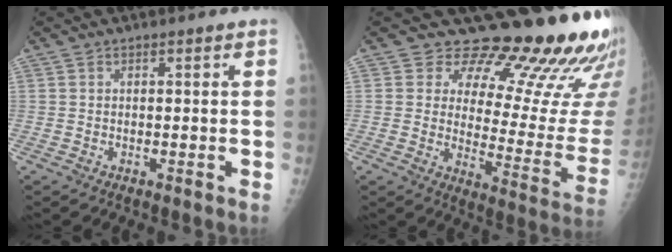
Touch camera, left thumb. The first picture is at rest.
{"total": 22.6, "force": [18.2, 8.5, 10.5], "torque": [-0.093, -0.140, 0.221]}